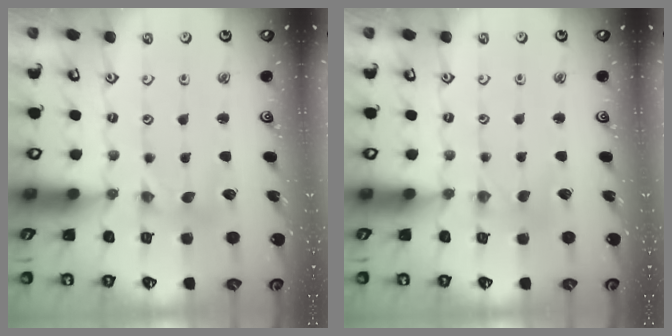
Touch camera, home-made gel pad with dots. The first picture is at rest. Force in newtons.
{"total": 0.0}